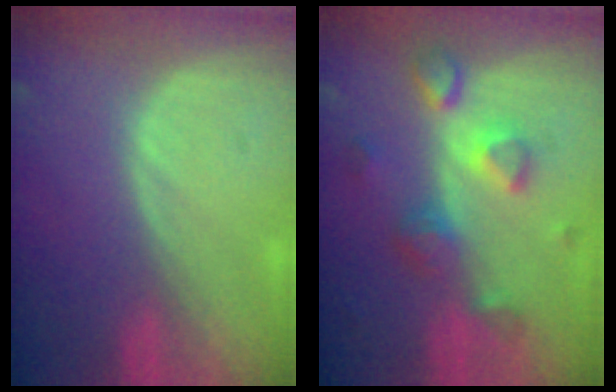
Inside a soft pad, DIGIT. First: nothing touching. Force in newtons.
{"total": 7.7, "press": 6.9, "slide": 3.5}